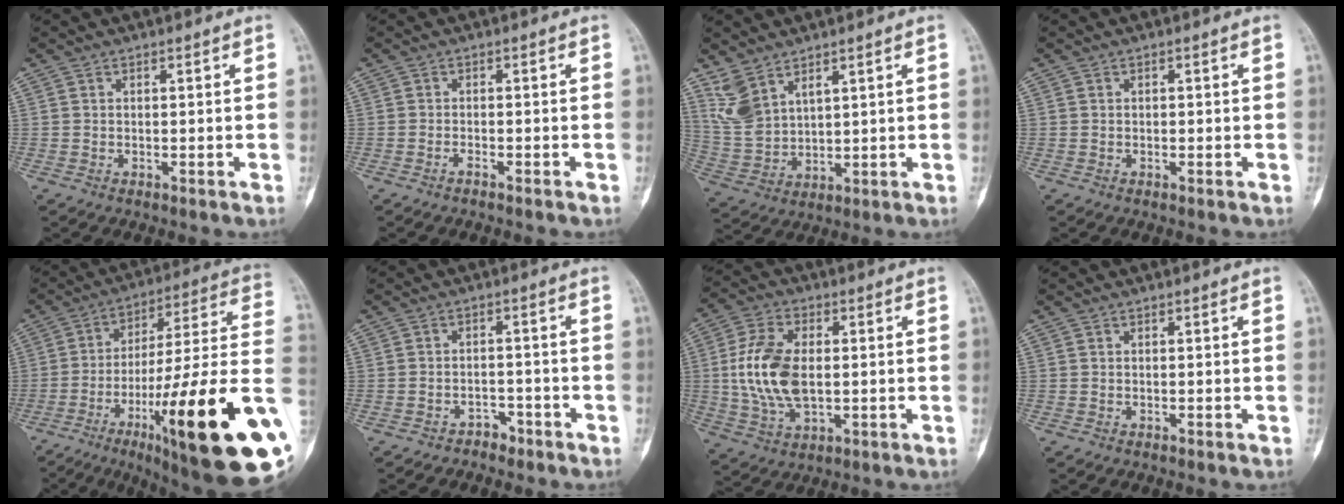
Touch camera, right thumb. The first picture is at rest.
{"total": 0.9, "force": [-0.8, 0.1, 0.4], "torque": [-0.012, 0.007, -0.013]}
{"total": 7.7, "force": [5.2, 3.9, 4.1], "torque": [-0.080, -0.022, 0.125]}
{"total": 0.0}
{"total": 31.5, "force": [-9.6, 5.0, 29.6], "torque": [-0.385, 0.034, -0.146]}
{"total": 3.0, "force": [-2.4, 1.9, 0.2], "torque": [-0.003, 0.023, -0.033]}
{"total": 13.4, "force": [0.4, 7.9, 10.9], "torque": [-0.218, 0.002, 0.012]}
{"total": 0.0}